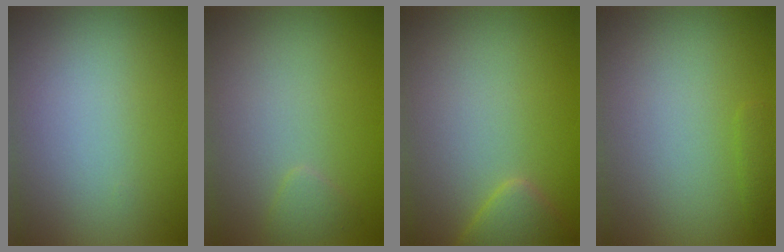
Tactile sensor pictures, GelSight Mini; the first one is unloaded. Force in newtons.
{"total": 0.9, "press": 0.9, "slide": 0.1}
{"total": 2.3, "press": 2.2, "slide": 0.2}
{"total": 0.7, "press": 0.7, "slide": 0.1}